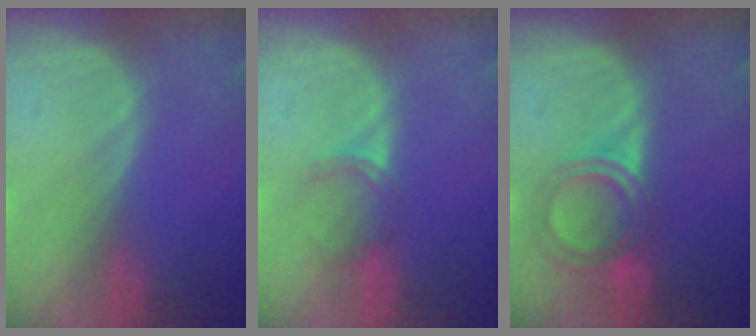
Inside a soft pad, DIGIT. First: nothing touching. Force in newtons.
{"total": 2.9, "press": 2.5, "slide": 1.5}
{"total": 5.8, "press": 5.3, "slide": 2.4}